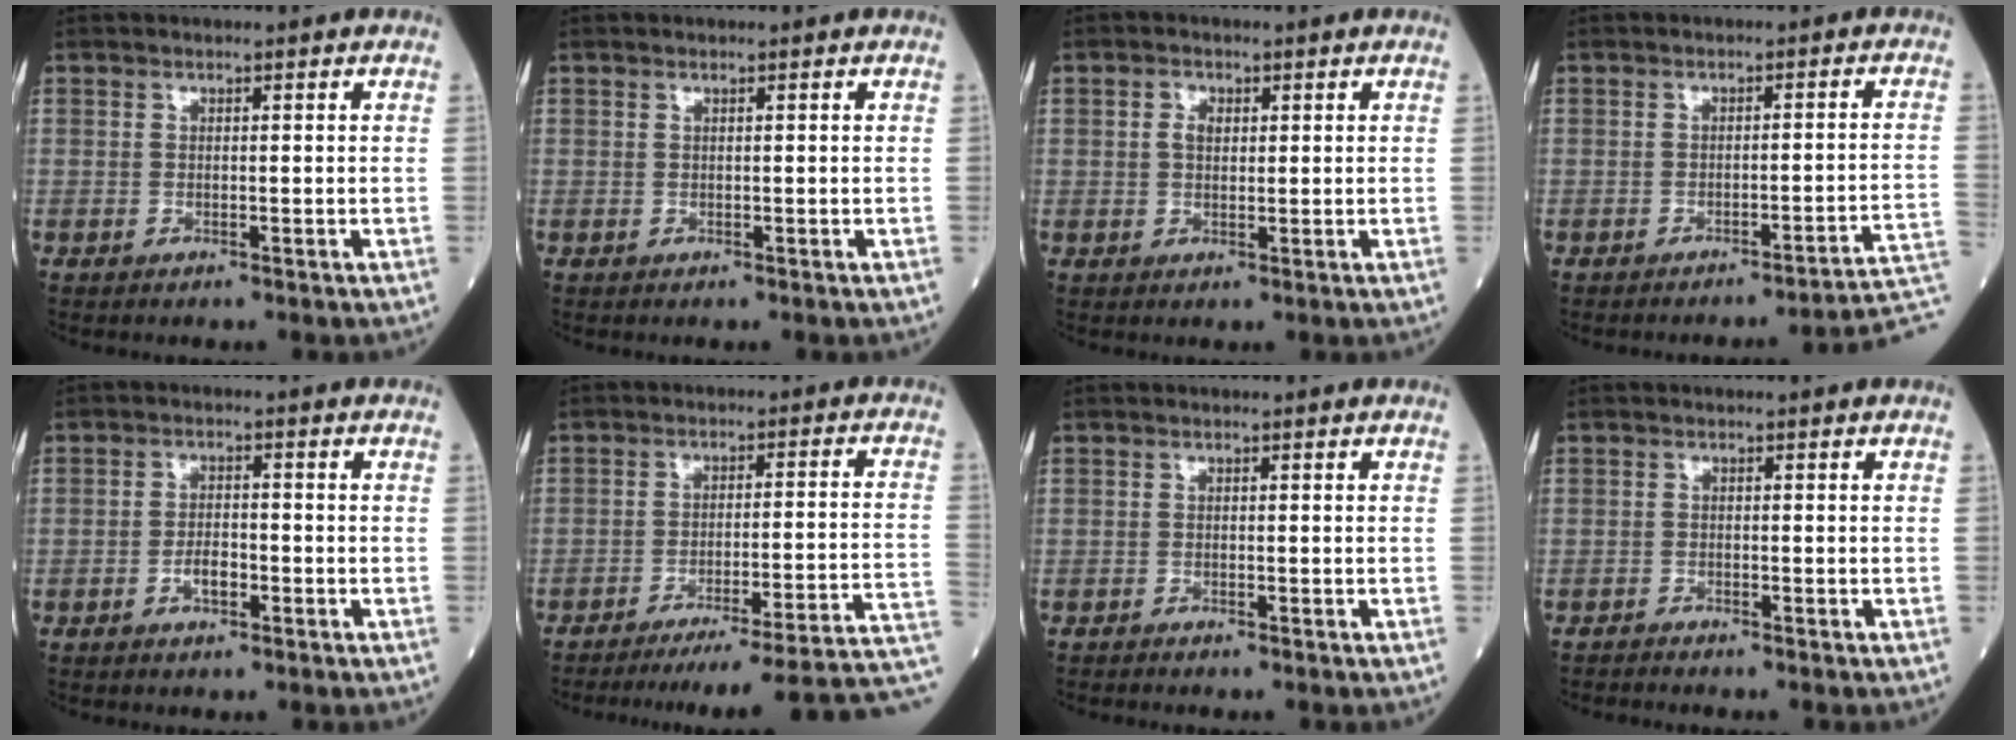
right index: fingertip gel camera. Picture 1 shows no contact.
{"total": 0.0}
{"total": 2.5, "force": [0.7, 1.6, 1.7], "torque": [-0.034, 0.005, 0.013]}
{"total": 7.3, "force": [-6.2, -1.3, 3.5], "torque": [-0.018, 0.012, -0.072]}
{"total": 2.9, "force": [-1.2, 1.3, 2.3], "torque": [-0.040, 0.004, -0.021]}
{"total": 17.5, "force": [-14.3, -0.7, 10.1], "torque": [-0.085, 0.012, -0.192]}
{"total": 0.9, "force": [-0.9, 0.0, 0.2], "torque": [0.001, 0.001, -0.016]}
{"total": 1.3, "force": [-1.3, -0.2, 0.0], "torque": [0.001, 0.000, -0.023]}